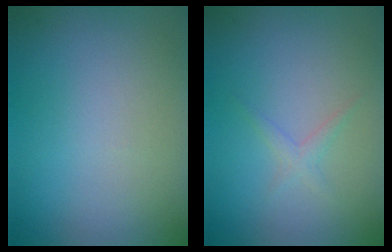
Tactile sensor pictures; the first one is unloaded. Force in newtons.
{"total": 1.0, "press": 1.0, "slide": 0.0}